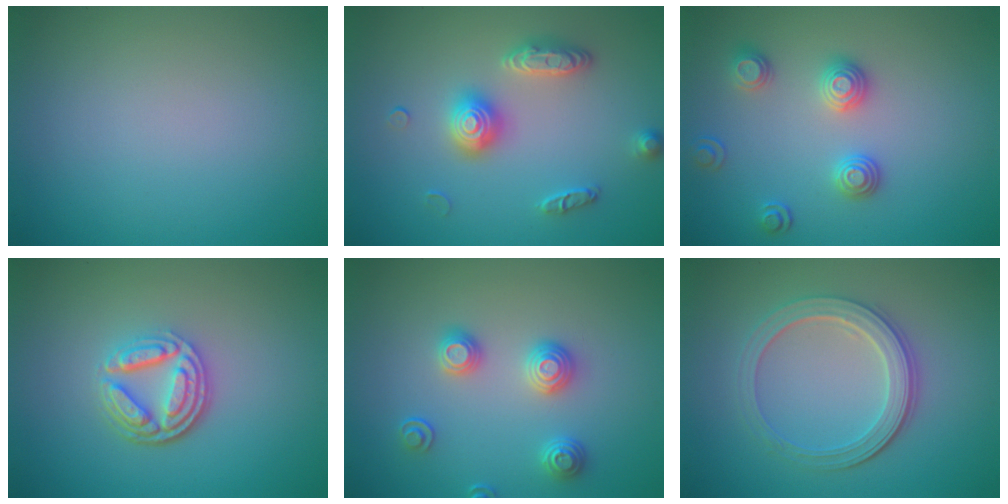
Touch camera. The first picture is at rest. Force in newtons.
{"total": 3.1, "press": 3.1, "slide": 0.3}
{"total": 2.7, "press": 2.6, "slide": 0.9}
{"total": 4.5, "press": 3.4, "slide": 2.9}
{"total": 2.9, "press": 2.7, "slide": 1.1}
{"total": 4.2, "press": 3.5, "slide": 2.3}